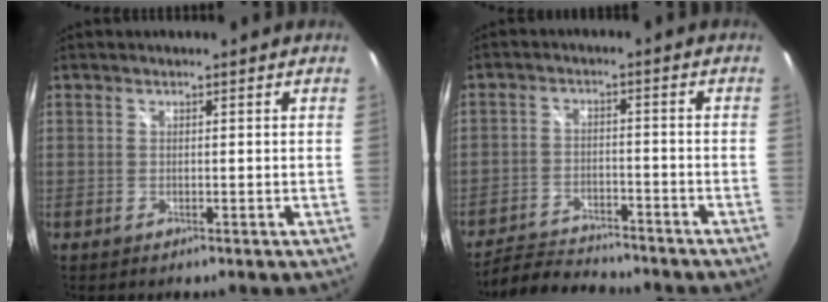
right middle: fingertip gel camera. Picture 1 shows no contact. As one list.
[{"total": 9.3, "force": [-8.7, 2.2, 2.4], "torque": [-0.076, 0.005, -0.141]}]